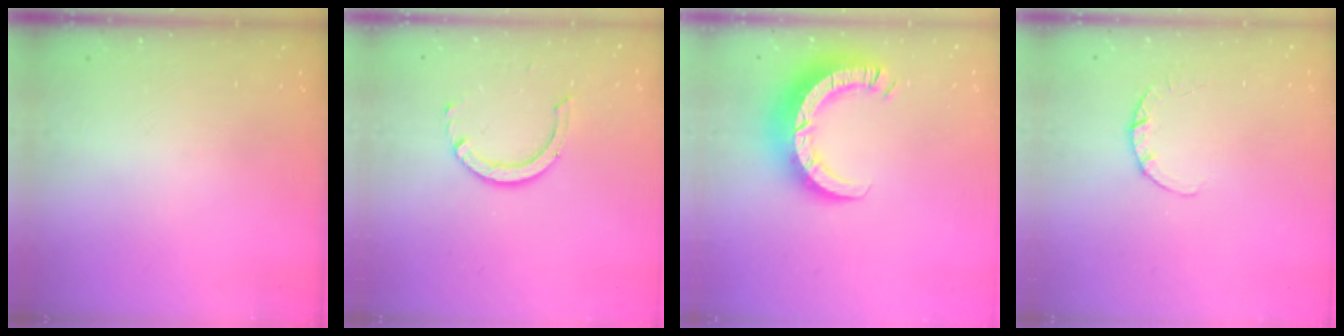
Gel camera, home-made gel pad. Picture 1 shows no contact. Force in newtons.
{"total": 7.3, "press": 7.3, "slide": 0.5}
{"total": 10.6, "press": 10.5, "slide": 1.0}
{"total": 2.7, "press": 2.7, "slide": 0.4}